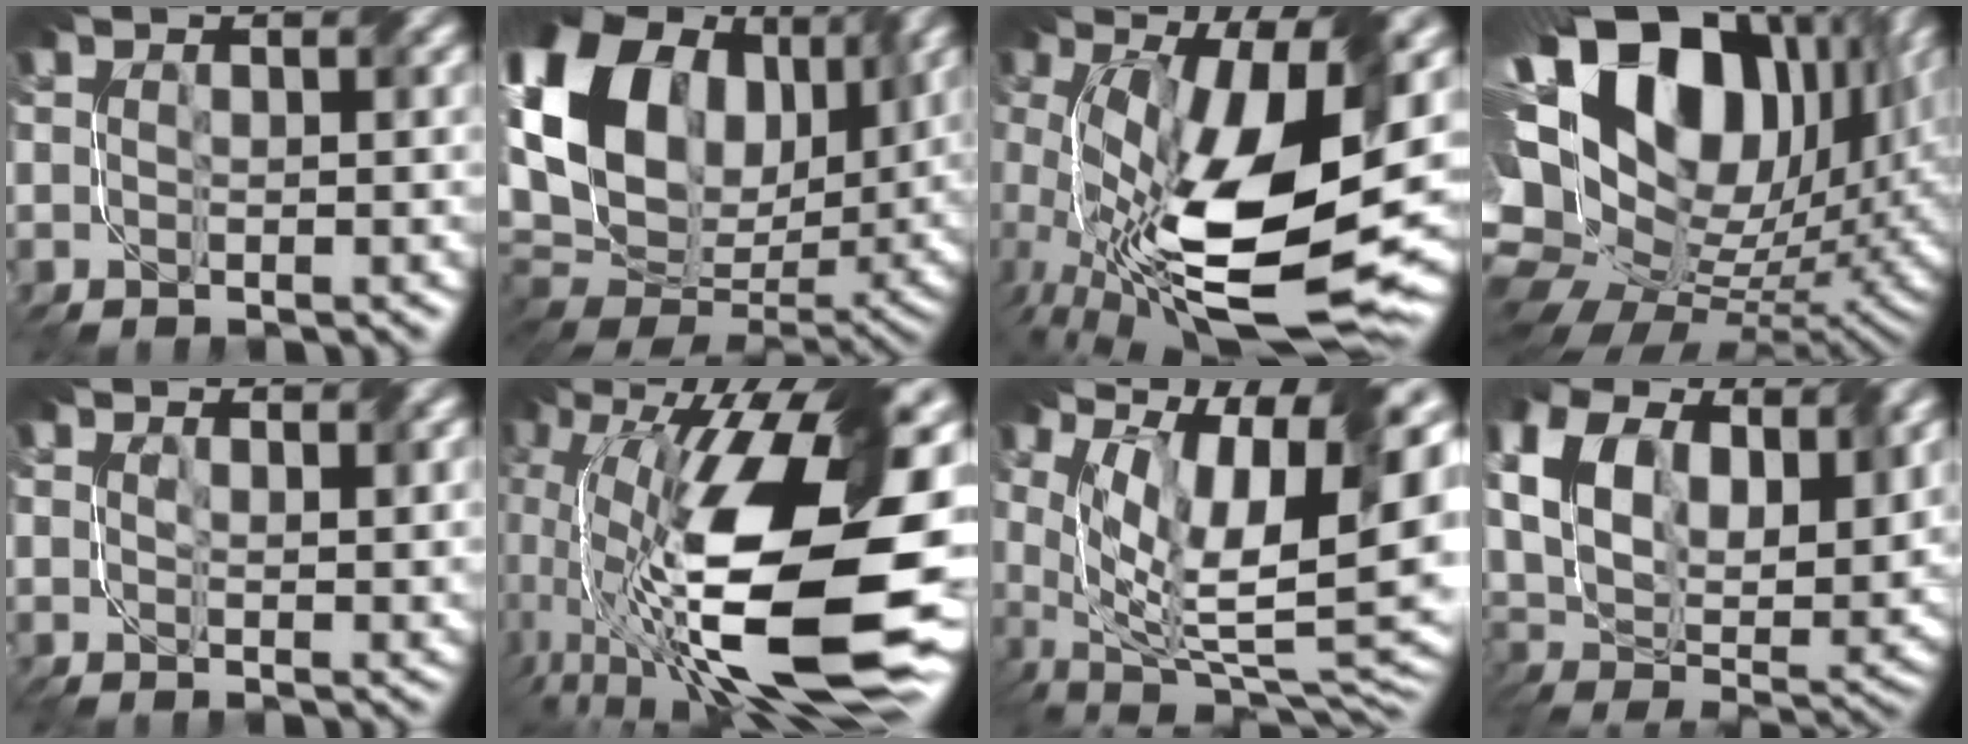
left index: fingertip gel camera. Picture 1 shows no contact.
{"total": 19.1, "force": [5.3, 13.3, 12.6], "torque": [-0.273, 0.028, 0.105]}
{"total": 16.1, "force": [0.5, 6.5, 14.7], "torque": [-0.264, -0.013, 0.015]}
{"total": 20.6, "force": [5.0, 13.5, 14.6], "torque": [-0.278, 0.020, 0.099]}
{"total": 2.3, "force": [1.7, 0.7, 1.3], "torque": [-0.030, 0.000, 0.035]}
{"total": 18.9, "force": [0.1, 8.3, 17.0], "torque": [-0.324, -0.016, 0.004]}
{"total": 17.4, "force": [2.3, 8.0, 15.2], "torque": [-0.221, -0.015, 0.066]}
{"total": 13.2, "force": [5.7, 7.6, 9.1], "torque": [-0.205, 0.015, 0.102]}